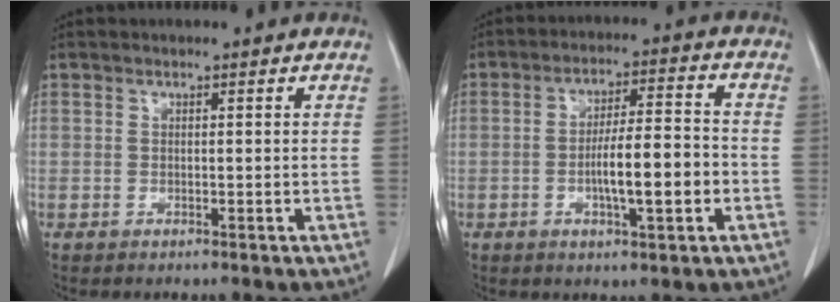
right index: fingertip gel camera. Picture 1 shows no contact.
{"total": 9.0, "force": [-2.2, 1.4, 8.6], "torque": [-0.147, 0.011, -0.034]}